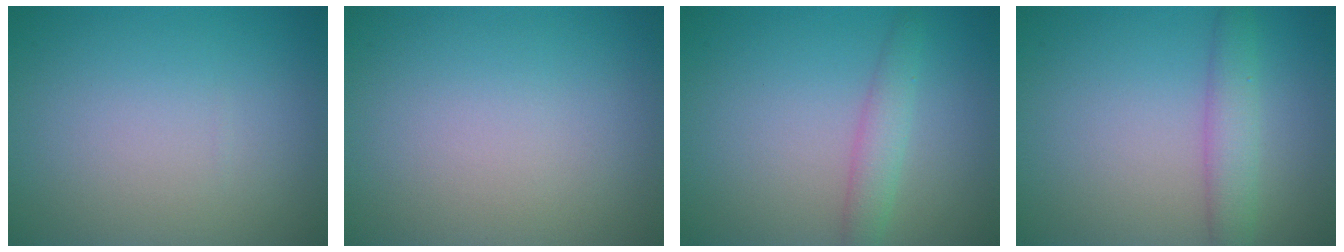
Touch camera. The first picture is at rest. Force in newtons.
{"total": 0.0}
{"total": 2.2, "press": 2.2, "slide": 0.1}
{"total": 2.9, "press": 2.9, "slide": 0.1}